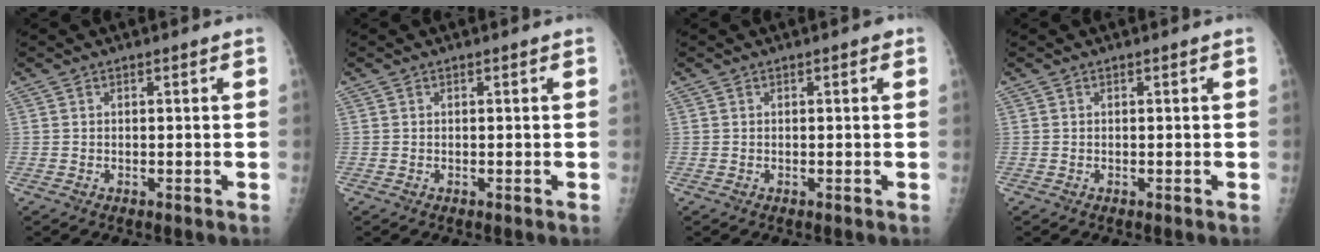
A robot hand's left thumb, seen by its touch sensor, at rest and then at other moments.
{"total": 0.0}
{"total": 0.6, "force": [0.3, 0.3, 0.4], "torque": [-0.004, 0.000, 0.001]}
{"total": 0.0}